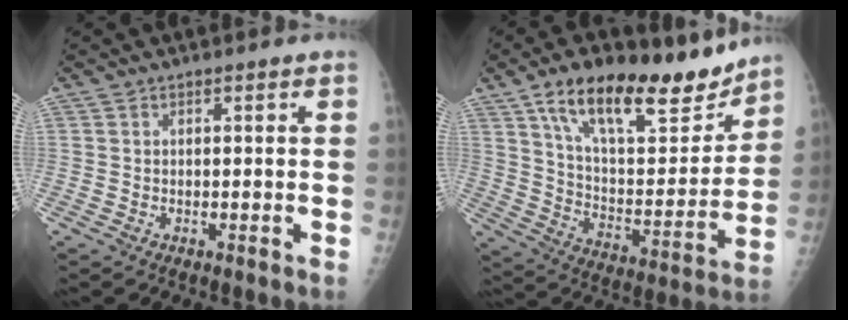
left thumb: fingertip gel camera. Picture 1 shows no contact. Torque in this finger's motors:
{"motor_torque": [0.71, 0.68, 1.55, -1.22, 0.31]}